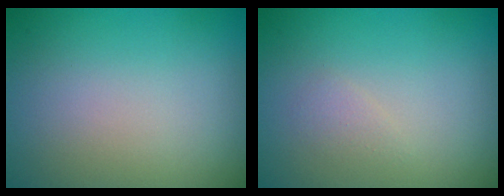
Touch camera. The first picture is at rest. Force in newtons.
{"total": 0.8, "press": 0.8, "slide": 0.1}